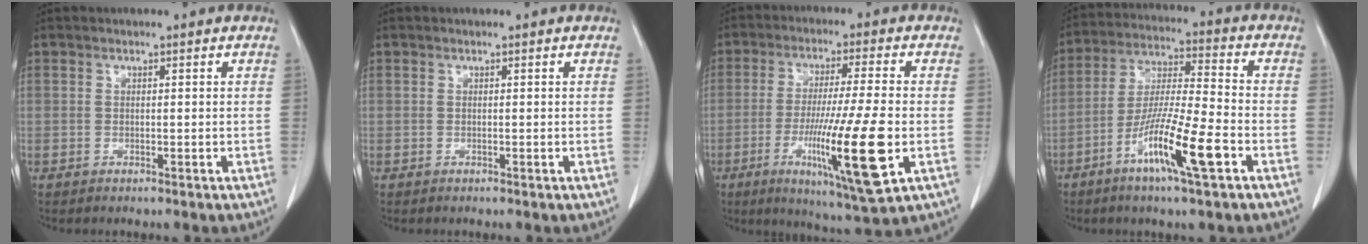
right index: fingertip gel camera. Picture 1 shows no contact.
{"total": 0.0}
{"total": 15.7, "force": [-4.5, 0.1, 15.0], "torque": [-0.271, -0.035, -0.073]}
{"total": 13.0, "force": [-5.9, 0.5, 11.5], "torque": [-0.217, -0.011, -0.111]}